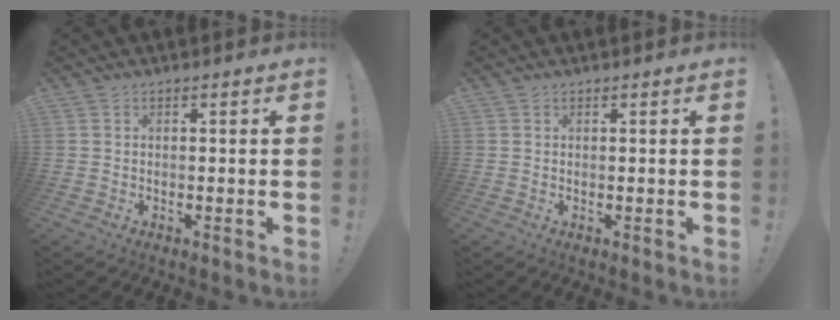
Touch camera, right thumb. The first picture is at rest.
{"total": 0.0}